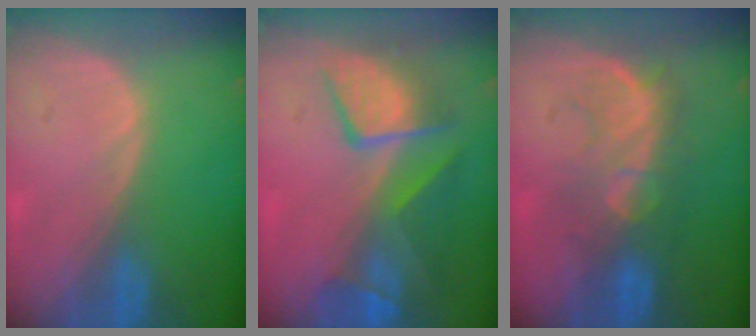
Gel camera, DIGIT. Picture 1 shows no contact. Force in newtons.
{"total": 10.1, "press": 8.7, "slide": 5.0}
{"total": 7.8, "press": 7.7, "slide": 1.3}